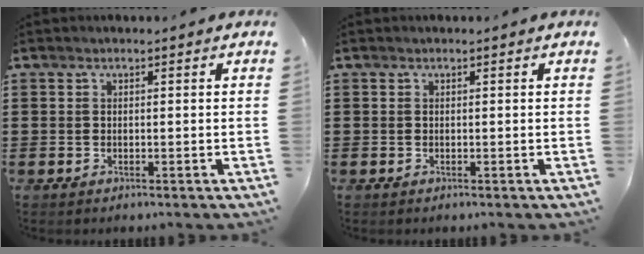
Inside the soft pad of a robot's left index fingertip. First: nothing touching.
{"total": 0.0}